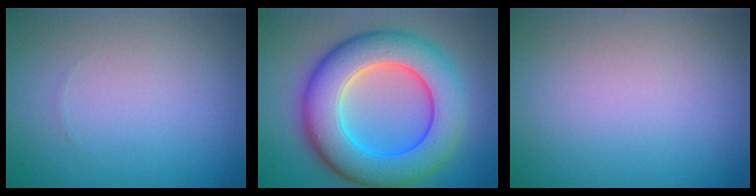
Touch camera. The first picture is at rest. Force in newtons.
{"total": 10.9, "press": 10.9, "slide": 0.1}
{"total": 0.0}